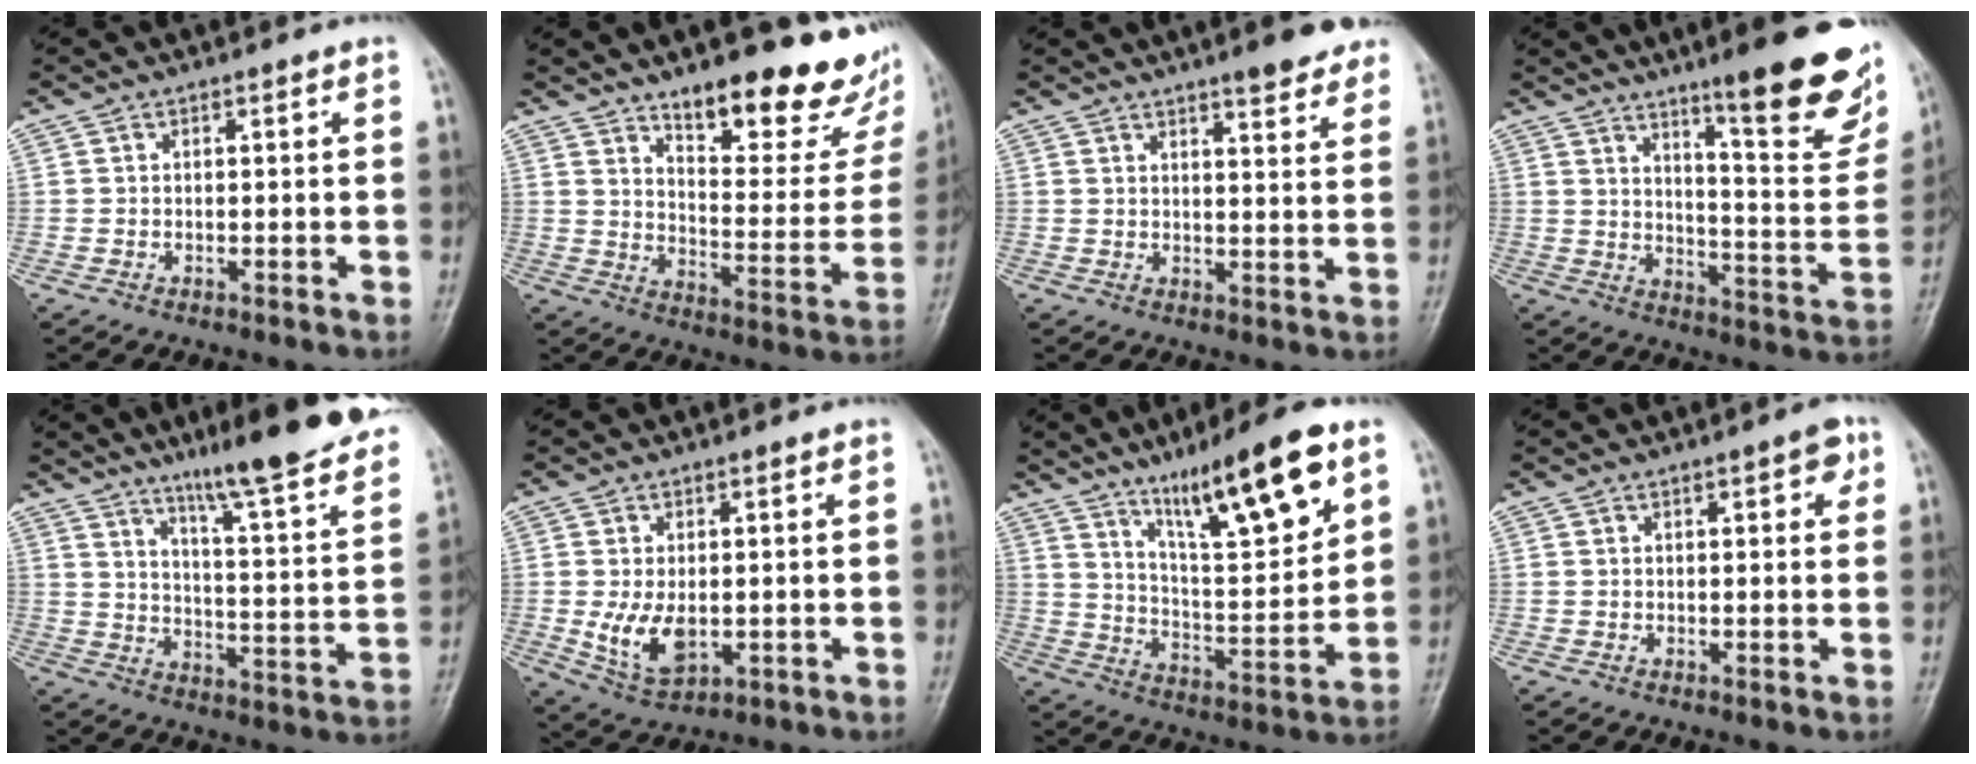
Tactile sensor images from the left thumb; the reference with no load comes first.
{"total": 22.5, "force": [15.2, 7.9, 14.6], "torque": [-0.142, -0.096, 0.213]}
{"total": 8.3, "force": [6.5, 1.7, 4.9], "torque": [-0.040, -0.031, 0.074]}
{"total": 20.8, "force": [13.4, 3.7, 15.5], "torque": [-0.170, -0.080, 0.196]}
{"total": 23.6, "force": [16.5, 3.3, 16.5], "torque": [-0.208, -0.060, 0.229]}
{"total": 7.2, "force": [-0.4, 4.2, 5.8], "torque": [-0.099, -0.016, 0.007]}
{"total": 18.6, "force": [11.0, 3.7, 14.5], "torque": [-0.213, -0.053, 0.192]}
{"total": 3.1, "force": [1.5, 1.1, 2.5], "torque": [-0.023, -0.001, 0.014]}